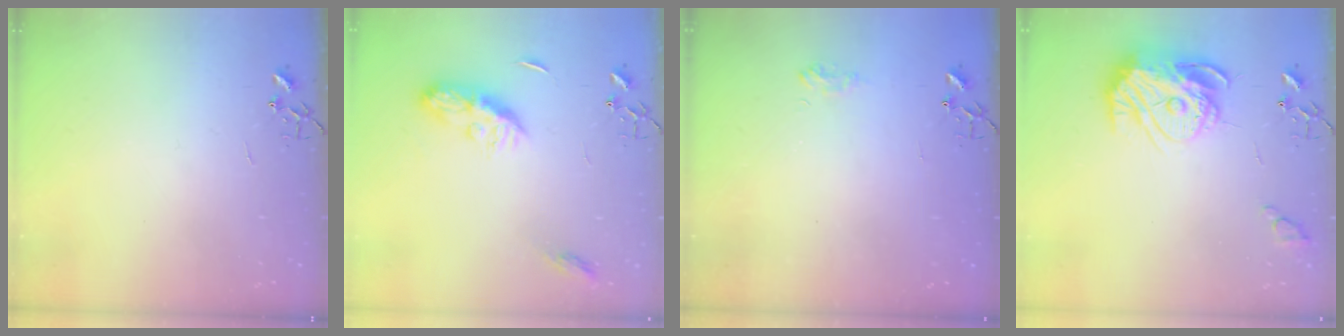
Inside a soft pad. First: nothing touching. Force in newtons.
{"total": 9.7, "press": 9.7, "slide": 0.1}
{"total": 6.9, "press": 6.9, "slide": 0.7}
{"total": 16.3, "press": 16.2, "slide": 1.6}